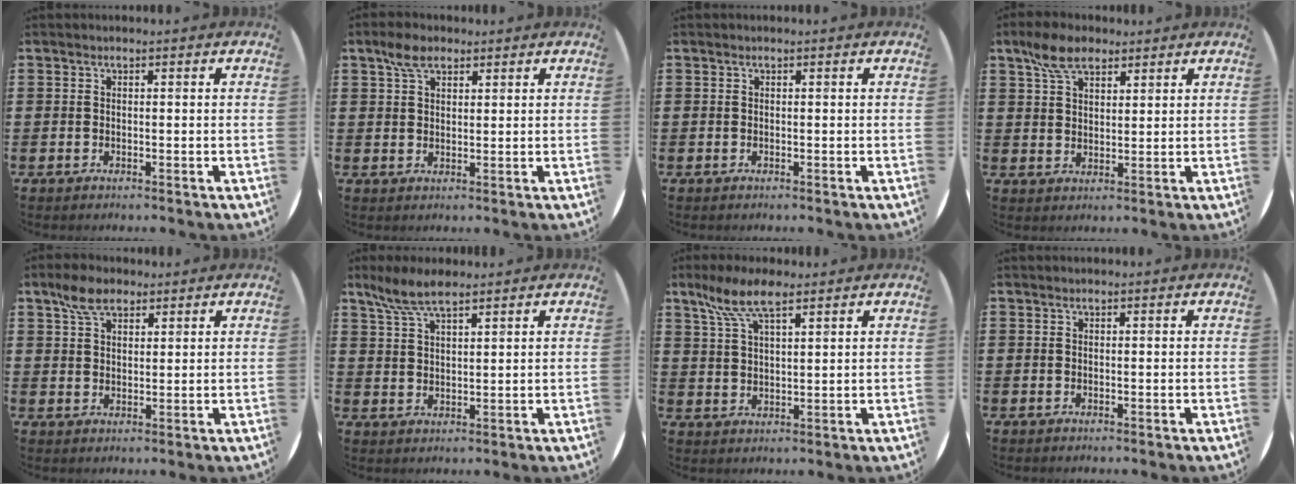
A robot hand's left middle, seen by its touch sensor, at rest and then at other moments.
{"total": 4.0, "force": [2.7, 2.0, 2.0], "torque": [-0.038, 0.004, 0.048]}
{"total": 0.0}
{"total": 5.9, "force": [4.1, 2.9, 3.1], "torque": [-0.063, 0.002, 0.075]}
{"total": 4.8, "force": [3.4, 2.5, 2.3], "torque": [-0.046, 0.005, 0.063]}
{"total": 5.8, "force": [4.8, 1.5, 2.9], "torque": [-0.069, -0.005, 0.088]}
{"total": 7.5, "force": [5.3, 2.3, 4.8], "torque": [-0.107, -0.001, 0.095]}
{"total": 0.0}